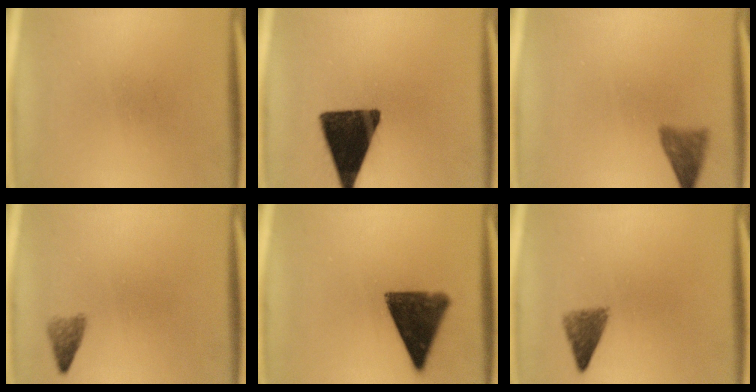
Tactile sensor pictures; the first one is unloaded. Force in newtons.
{"total": 16.0}
{"total": 3.3}
{"total": 1.9}
{"total": 12.0}
{"total": 3.4}